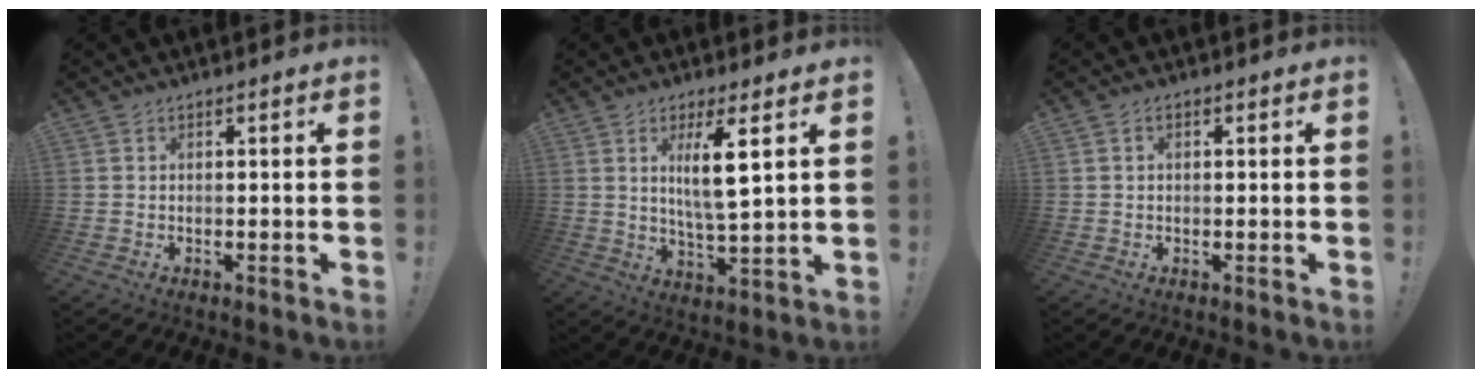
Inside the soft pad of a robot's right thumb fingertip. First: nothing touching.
{"total": 9.4, "force": [3.5, 1.1, 8.7], "torque": [-0.146, -0.019, 0.050]}
{"total": 1.0, "force": [0.1, 0.7, 0.6], "torque": [-0.014, 0.005, 0.001]}